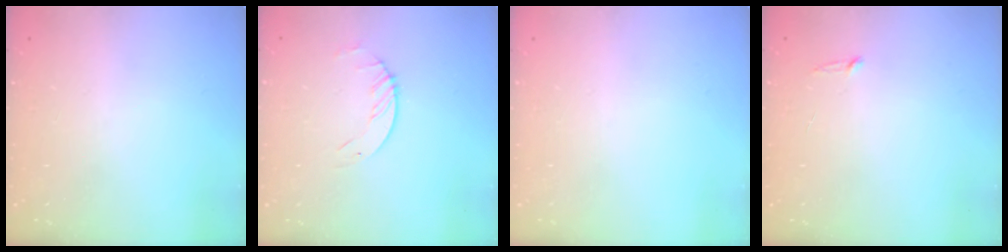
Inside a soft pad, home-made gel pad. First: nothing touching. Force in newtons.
{"total": 1.7, "press": 1.7, "slide": 0.2}
{"total": 0.0}
{"total": 2.5, "press": 2.5, "slide": 0.2}